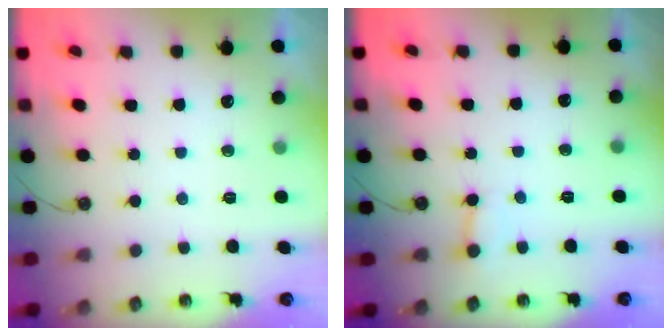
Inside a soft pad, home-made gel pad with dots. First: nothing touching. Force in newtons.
{"total": 4.6, "press": 4.5, "slide": 0.6}